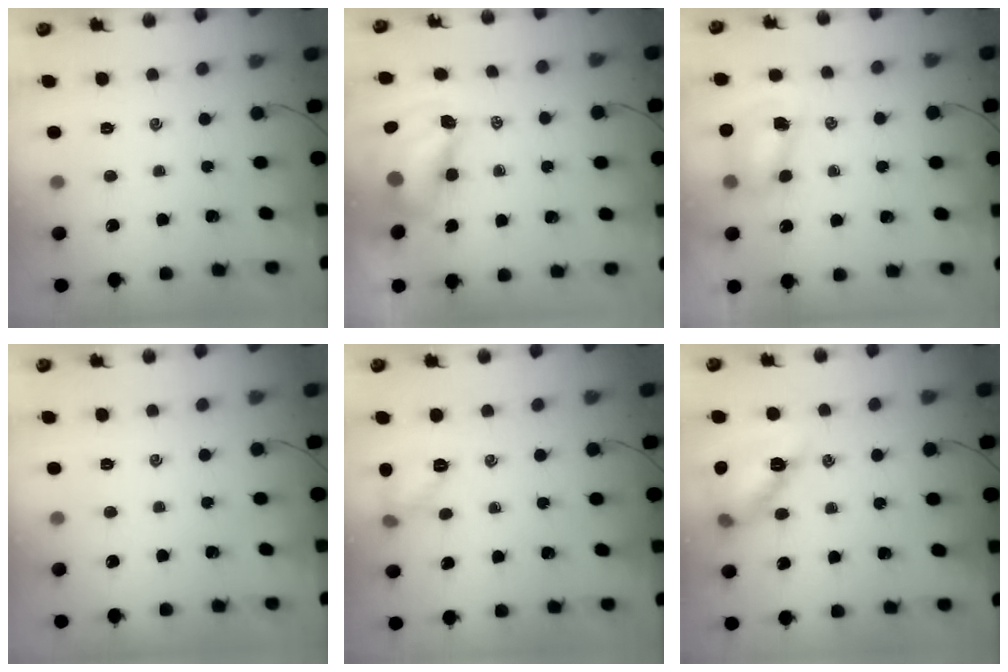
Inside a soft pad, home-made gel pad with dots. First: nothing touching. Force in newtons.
{"total": 9.7, "press": 9.4, "slide": 2.6}
{"total": 8.2, "press": 8.1, "slide": 1.2}
{"total": 0.0}
{"total": 7.2, "press": 7.1, "slide": 1.6}
{"total": 13.7, "press": 13.2, "slide": 3.5}